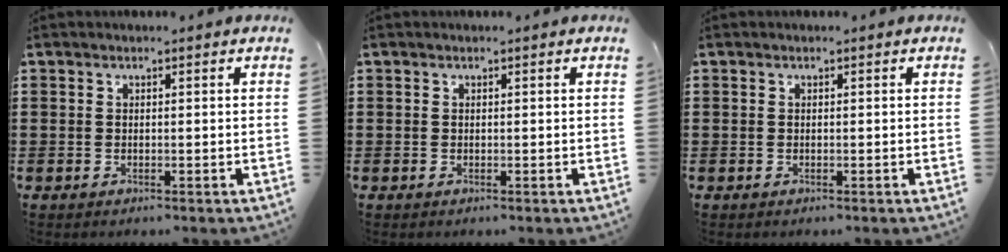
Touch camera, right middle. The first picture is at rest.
{"total": 0.0}
{"total": 0.0}